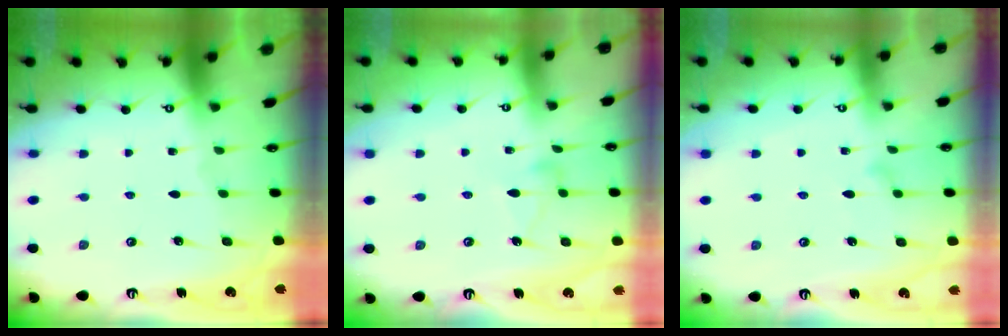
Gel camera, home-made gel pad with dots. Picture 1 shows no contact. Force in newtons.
{"total": 3.9, "press": 3.9, "slide": 0.2}
{"total": 8.0, "press": 8.0, "slide": 0.4}